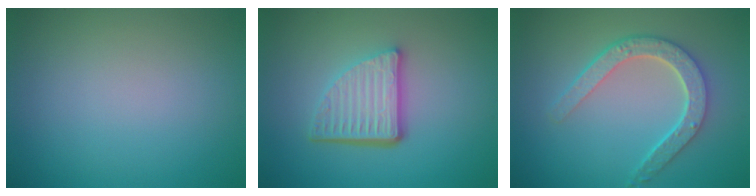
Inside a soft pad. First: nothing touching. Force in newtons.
{"total": 5.2, "press": 3.6, "slide": 3.7}
{"total": 4.5, "press": 3.6, "slide": 2.8}